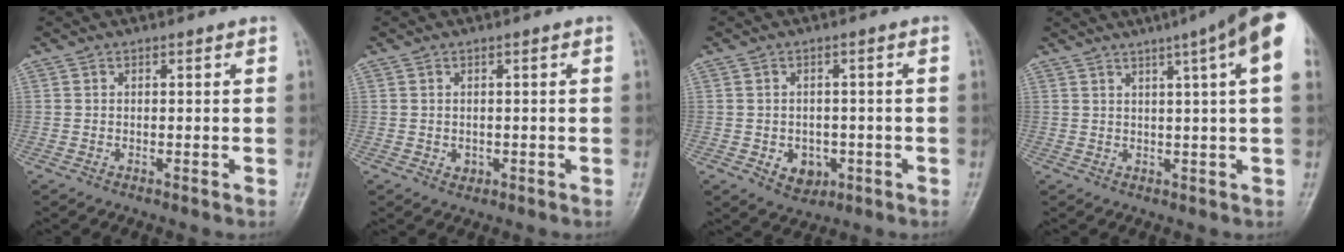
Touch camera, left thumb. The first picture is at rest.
{"total": 1.3, "force": [-0.2, 1.1, 0.7], "torque": [-0.004, 0.001, 0.000]}
{"total": 5.1, "force": [-1.5, 4.0, 2.7], "torque": [-0.017, 0.008, -0.011]}
{"total": 13.1, "force": [6.4, 0.7, 11.4], "torque": [-0.153, 0.011, 0.073]}